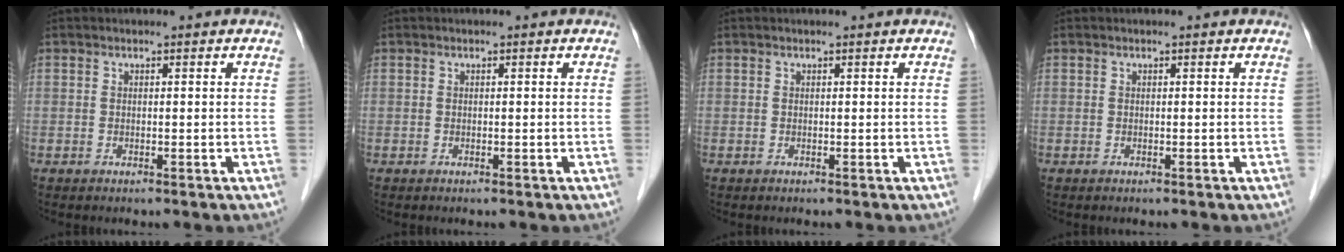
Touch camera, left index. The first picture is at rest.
{"total": 0.0}
{"total": 0.0}
{"total": 0.0}